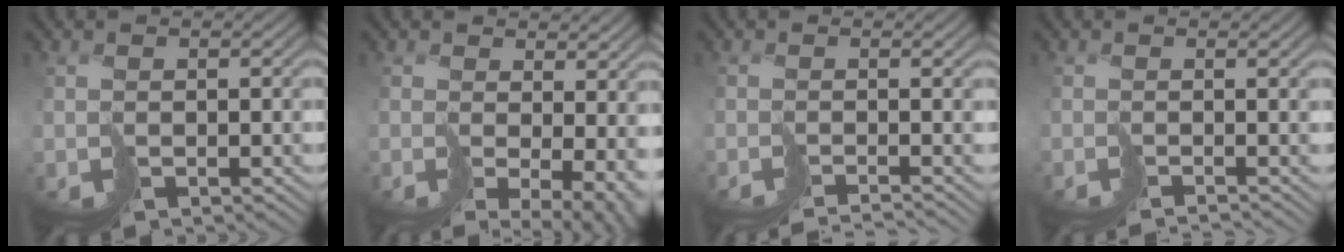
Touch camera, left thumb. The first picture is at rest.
{"total": 7.9, "force": [-0.8, 3.5, 7.0], "torque": [-0.130, -0.036, 0.020]}
{"total": 3.4, "force": [-2.9, -0.7, 1.7], "torque": [-0.008, -0.011, -0.043]}
{"total": 2.0, "force": [-1.5, -0.7, 1.2], "torque": [0.000, -0.007, -0.020]}